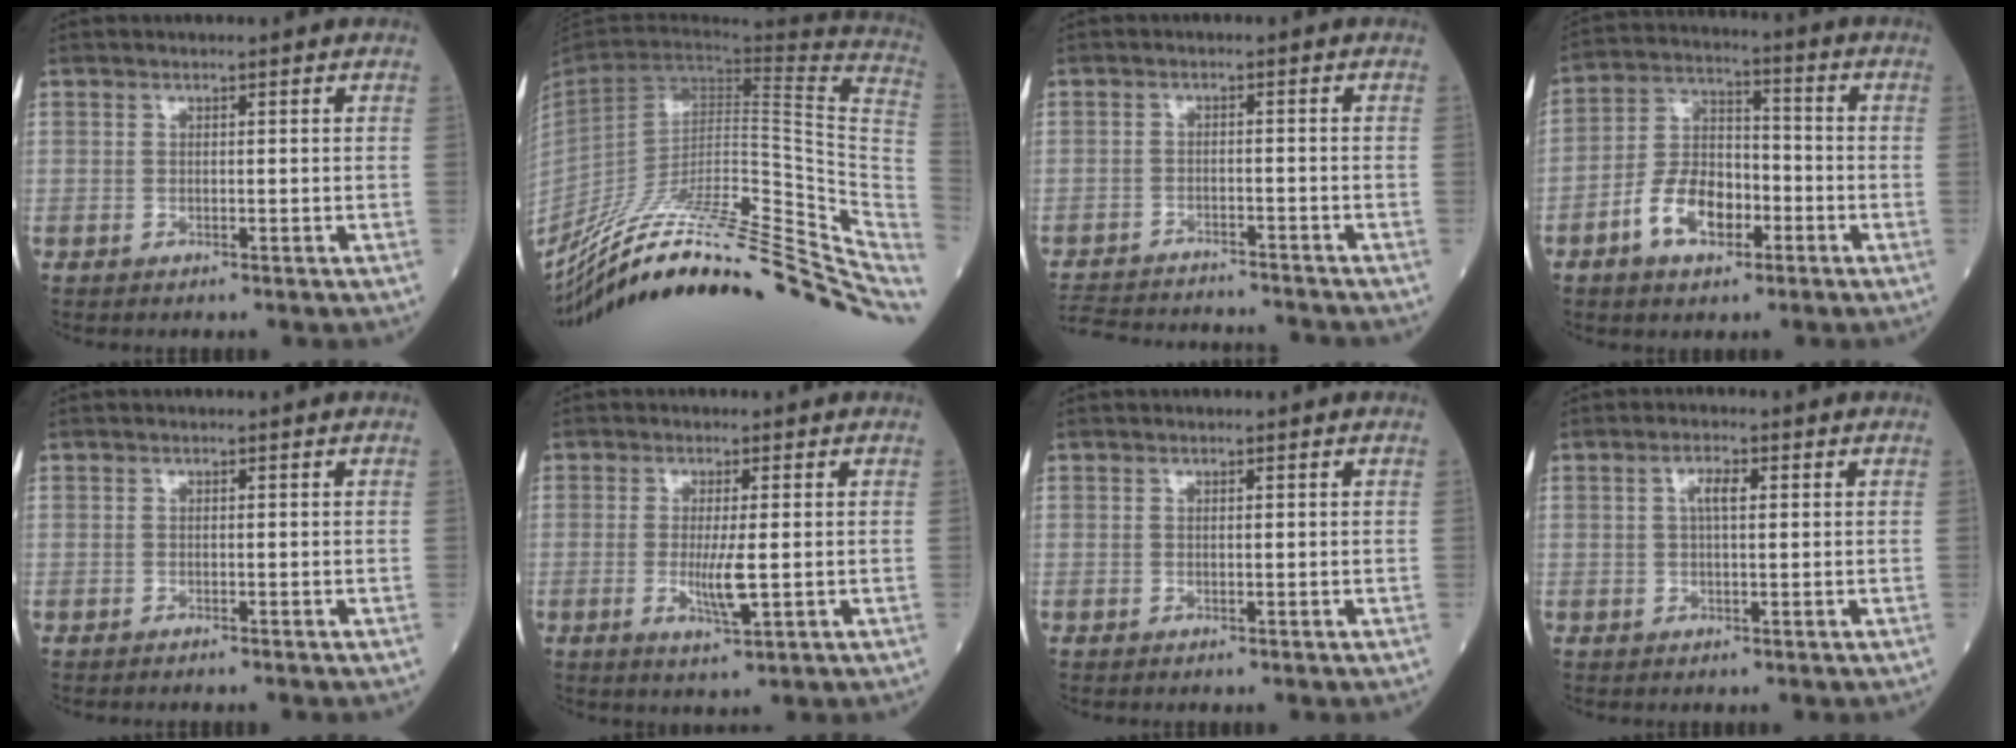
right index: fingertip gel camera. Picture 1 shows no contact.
{"total": 34.2, "force": [-25.8, 6.4, 21.5], "torque": [-0.226, -0.019, -0.373]}
{"total": 13.8, "force": [-13.2, 1.9, 3.6], "torque": [-0.070, 0.001, -0.185]}
{"total": 9.7, "force": [-4.1, 5.4, 7.0], "torque": [-0.142, 0.018, -0.076]}
{"total": 0.5, "force": [-0.5, 0.0, 0.1], "torque": [0.001, 0.000, -0.010]}
{"total": 4.6, "force": [-0.5, 0.5, 4.5], "torque": [-0.089, -0.009, -0.007]}
{"total": 0.0}
{"total": 2.7, "force": [0.7, 0.7, 2.5], "torque": [-0.049, 0.005, 0.012]}